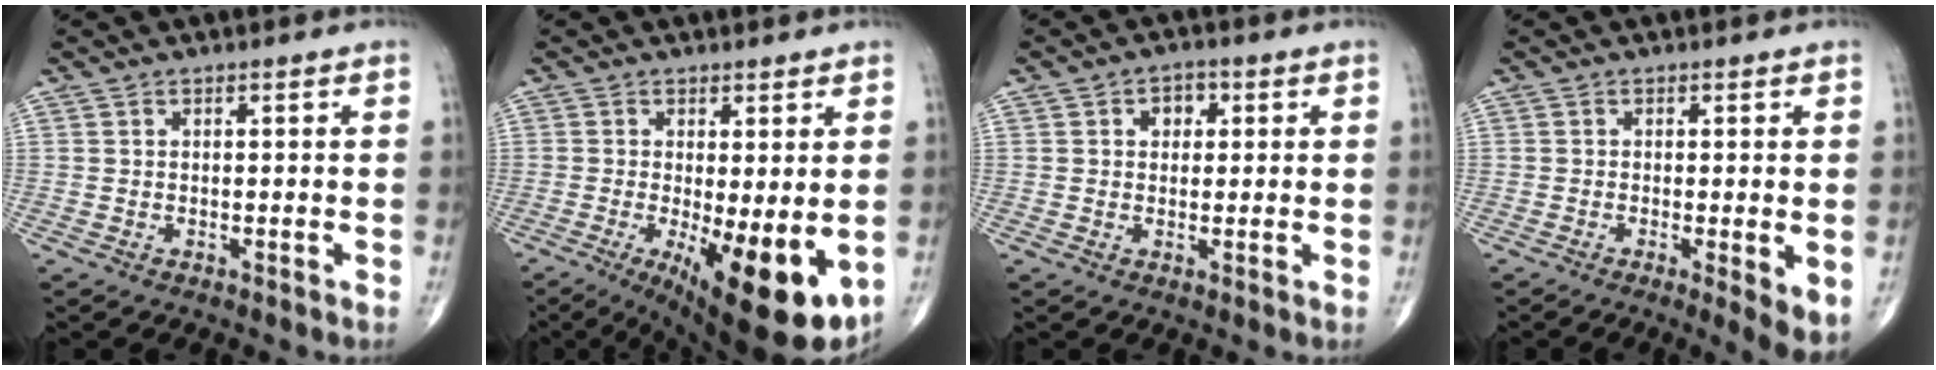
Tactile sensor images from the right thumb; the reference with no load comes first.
{"total": 14.1, "force": [-3.4, 4.5, 12.9], "torque": [-0.177, -0.028, -0.035]}
{"total": 3.5, "force": [0.9, 2.7, 2.0], "torque": [-0.007, 0.002, 0.009]}
{"total": 5.0, "force": [-1.2, 1.0, 4.7], "torque": [-0.078, -0.017, -0.022]}